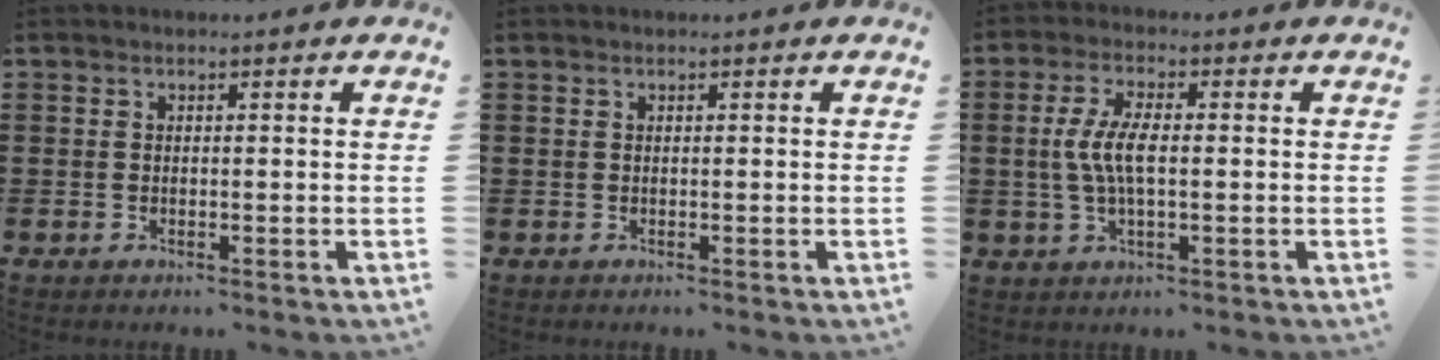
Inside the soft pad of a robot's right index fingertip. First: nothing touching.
{"total": 0.0}
{"total": 5.9, "force": [-0.2, 1.9, 5.5], "torque": [-0.128, -0.006, -0.015]}